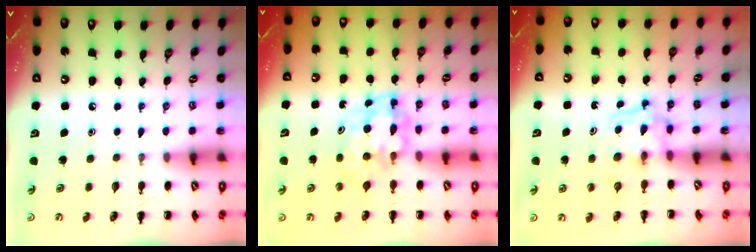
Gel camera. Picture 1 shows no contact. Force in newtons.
{"total": 5.2, "press": 5.1, "slide": 1.0}
{"total": 3.9, "press": 3.9, "slide": 0.3}